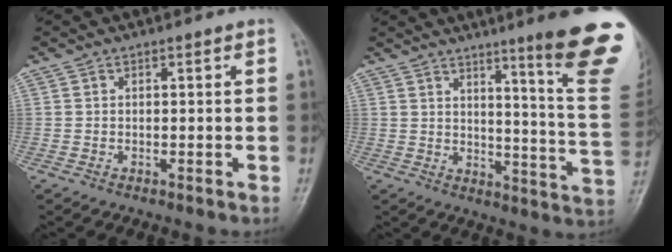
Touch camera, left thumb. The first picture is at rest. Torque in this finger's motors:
{"motor_torque": [3.18, 1.18, 1.98, -0.79, 0.47]}